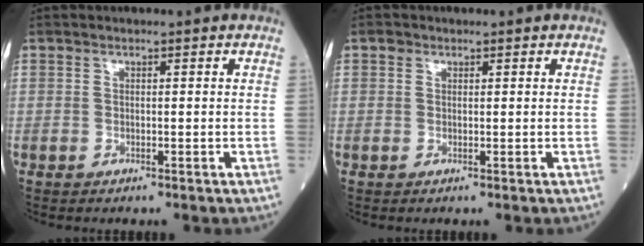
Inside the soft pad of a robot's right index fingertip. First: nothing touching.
{"total": 0.7, "force": [0.4, 0.6, 0.1], "torque": [0.002, 0.000, 0.003]}